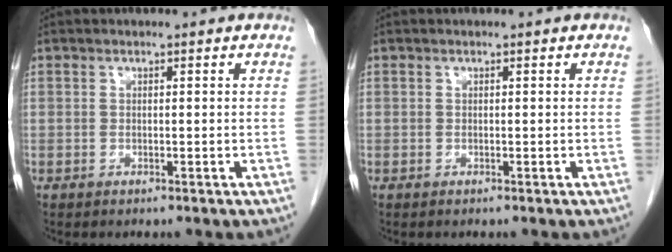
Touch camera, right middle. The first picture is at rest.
{"total": 0.0}